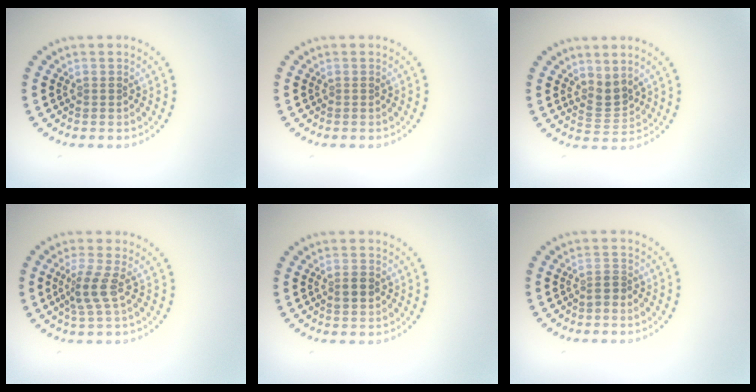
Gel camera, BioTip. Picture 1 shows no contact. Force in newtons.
{"total": 0.0}
{"total": 2.3, "press": 1.6, "slide": 1.6}
{"total": 2.3, "press": 1.7, "slide": 1.4}
{"total": 1.2, "press": 1.2, "slide": 0.0}
{"total": 1.0, "press": 0.7, "slide": 0.7}